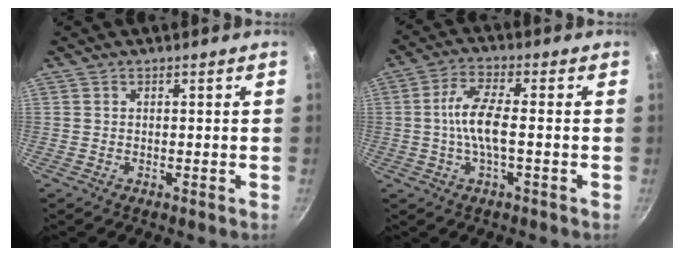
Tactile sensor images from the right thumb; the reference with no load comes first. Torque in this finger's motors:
{"motor_torque": [2.46, 1.40, 1.46, -1.31, 0.45]}